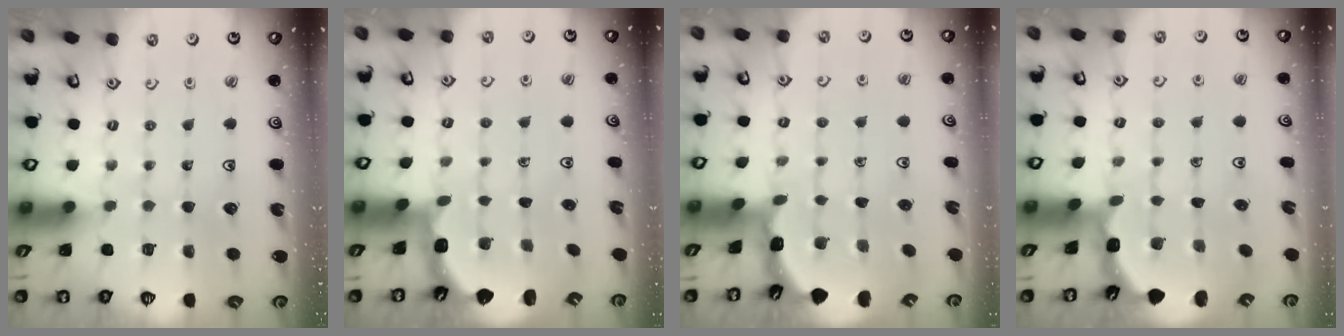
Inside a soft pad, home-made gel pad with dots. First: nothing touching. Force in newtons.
{"total": 2.3, "press": 1.8, "slide": 1.3}
{"total": 2.0, "press": 2.0, "slide": 0.4}
{"total": 1.9, "press": 1.9, "slide": 0.6}